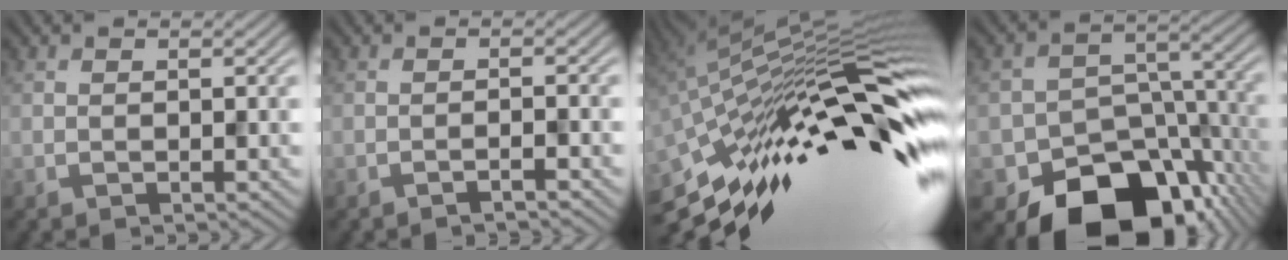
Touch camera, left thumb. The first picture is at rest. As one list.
[{"total": 1.5, "force": [-1.1, 0.0, 1.0], "torque": [-0.013, 0.007, -0.027]}, {"total": 18.4, "force": [-4.6, 4.8, 17.2], "torque": [-0.304, 0.019, -0.107]}, {"total": 16.4, "force": [-9.8, 10.4, 8.1], "torque": [-0.129, -0.045, -0.141]}]